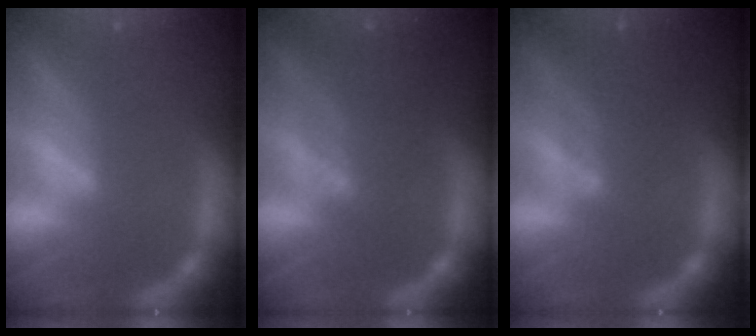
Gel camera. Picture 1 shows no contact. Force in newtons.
{"total": 5.1}
{"total": 4.1}